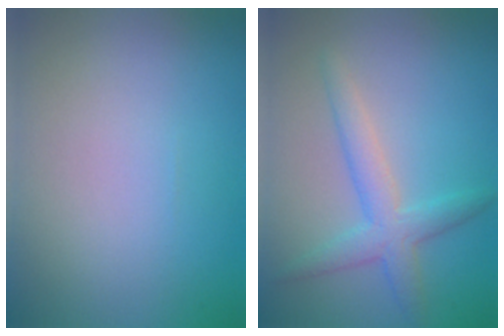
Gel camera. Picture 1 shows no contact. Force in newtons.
{"total": 3.3, "press": 3.3, "slide": 0.1}